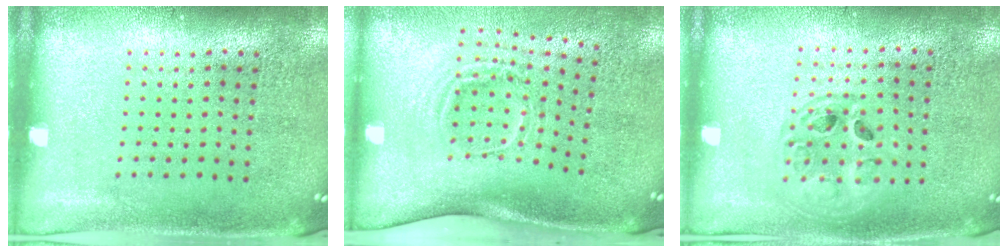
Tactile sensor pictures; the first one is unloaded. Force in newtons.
{"total": 1.9, "press": 1.2, "slide": 1.5}
{"total": 1.5, "press": 1.3, "slide": 0.7}